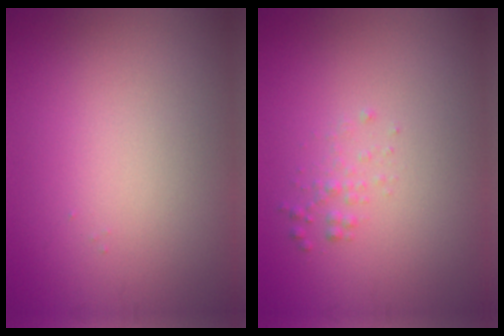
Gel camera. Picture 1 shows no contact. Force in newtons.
{"total": 0.9, "press": 0.9, "slide": 0.1}